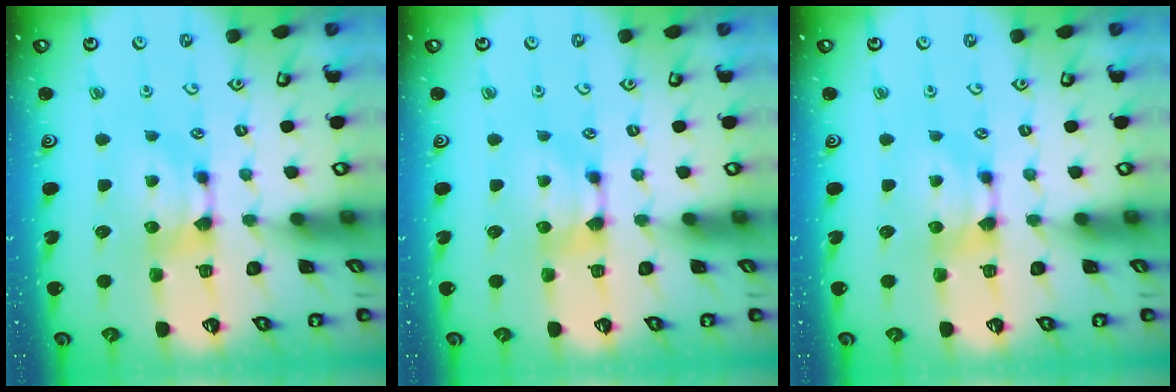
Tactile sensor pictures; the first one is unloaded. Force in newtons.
{"total": 0.0}
{"total": 0.0}